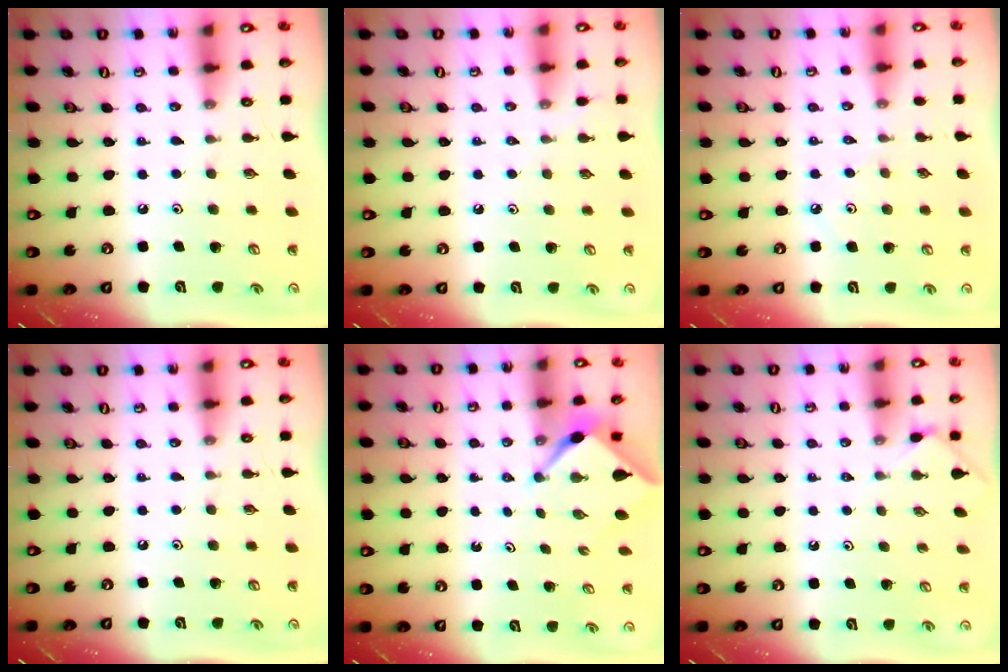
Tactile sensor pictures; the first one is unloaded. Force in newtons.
{"total": 2.1, "press": 2.1, "slide": 0.4}
{"total": 2.6, "press": 2.5, "slide": 0.5}
{"total": 0.0}
{"total": 2.3, "press": 2.3, "slide": 0.3}
{"total": 2.4, "press": 2.4, "slide": 0.5}